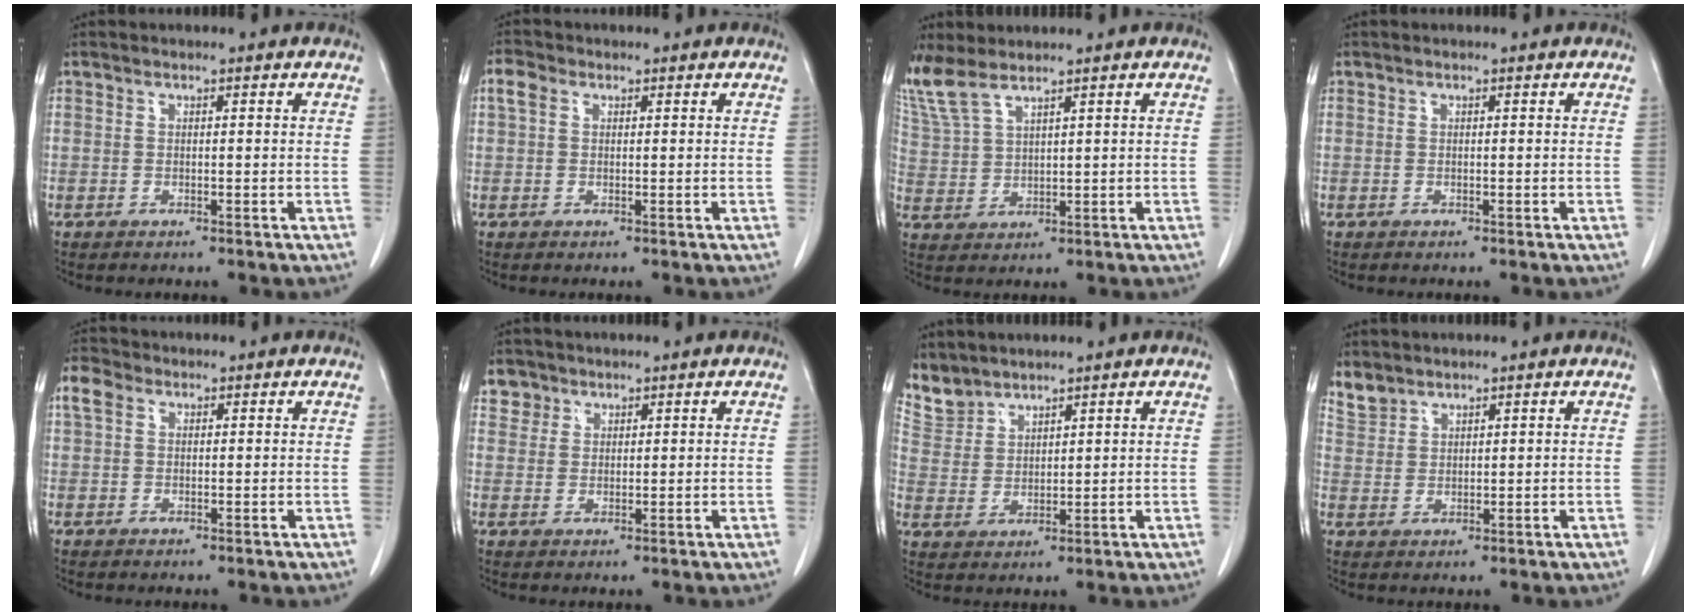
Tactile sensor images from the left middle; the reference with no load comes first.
{"total": 2.2, "force": [0.8, 1.6, 1.3], "torque": [-0.034, 0.019, 0.017]}
{"total": 5.7, "force": [5.0, 0.9, 2.7], "torque": [-0.080, 0.010, 0.119]}
{"total": 0.0}
{"total": 3.0, "force": [1.3, 2.2, 1.6], "torque": [-0.045, 0.020, 0.028]}
{"total": 2.9, "force": [1.9, 2.2, -0.2], "torque": [0.012, 0.002, 0.030]}
{"total": 4.8, "force": [4.5, 1.8, -0.1], "torque": [-0.003, 0.003, 0.103]}
{"total": 2.9, "force": [2.7, 1.2, 0.0], "torque": [-0.001, 0.010, 0.056]}